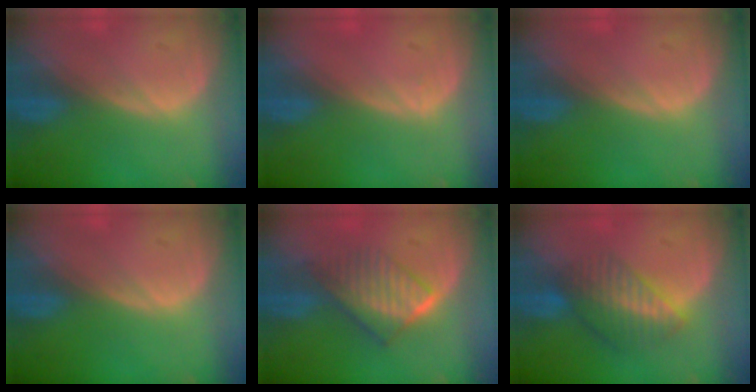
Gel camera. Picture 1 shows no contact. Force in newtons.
{"total": 0.5, "press": 0.2, "slide": 0.5}
{"total": 0.0}
{"total": 0.0}
{"total": 6.7, "press": 6.0, "slide": 2.9}
{"total": 6.8, "press": 5.9, "slide": 3.4}